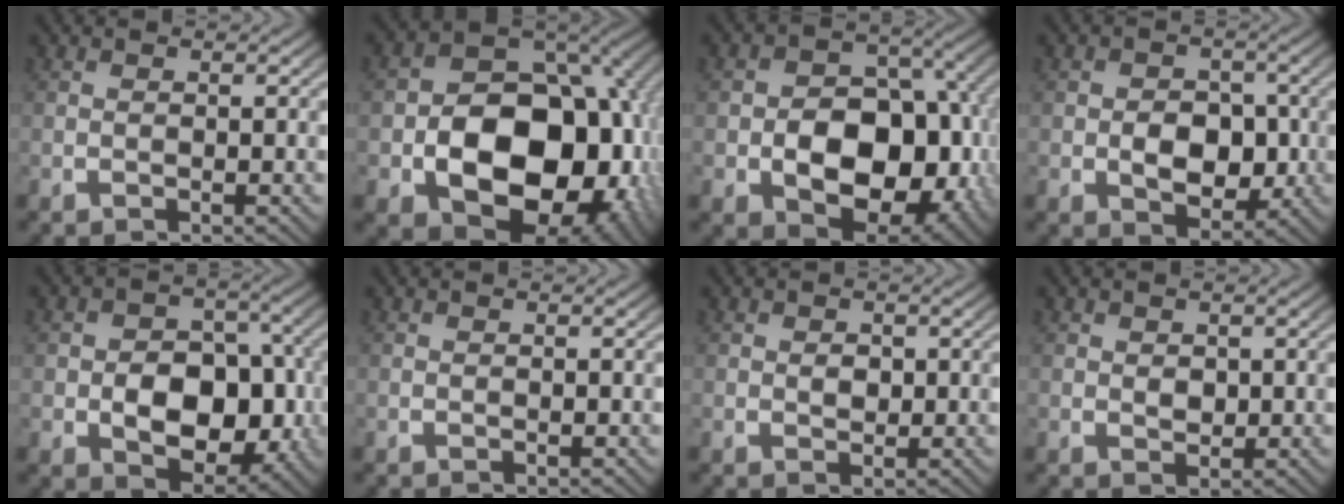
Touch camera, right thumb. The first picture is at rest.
{"total": 20.5, "force": [-3.2, 14.3, 14.4], "torque": [-0.265, -0.068, -0.025]}
{"total": 13.8, "force": [-1.5, 9.8, 9.6], "torque": [-0.174, -0.051, -0.005]}
{"total": 5.8, "force": [-0.5, 4.3, 3.8], "torque": [-0.071, -0.025, 0.001]}
{"total": 9.4, "force": [-0.9, 6.8, 6.5], "torque": [-0.121, -0.040, 0.001]}
{"total": 0.0}
{"total": 1.4, "force": [0.3, 1.1, 0.8], "torque": [-0.016, -0.011, 0.011]}
{"total": 1.6, "force": [0.5, 1.2, 0.9], "torque": [-0.017, -0.014, 0.017]}